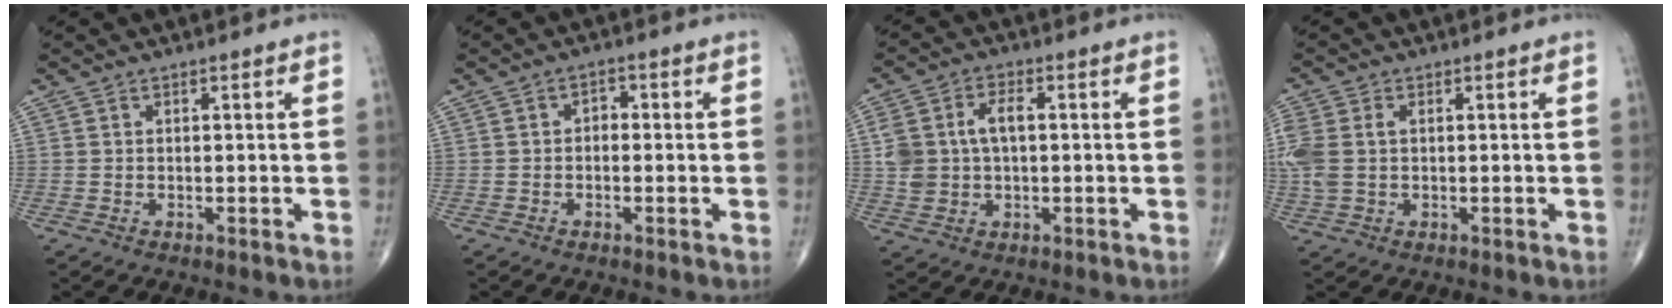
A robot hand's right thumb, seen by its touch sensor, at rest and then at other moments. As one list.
[{"total": 1.8, "force": [-0.3, 1.4, 1.2], "torque": [-0.007, 0.009, -0.013]}, {"total": 7.5, "force": [0.7, 4.7, 5.8], "torque": [-0.115, 0.016, 0.017]}, {"total": 7.1, "force": [0.4, 4.8, 5.2], "torque": [-0.154, 0.014, 0.012]}]